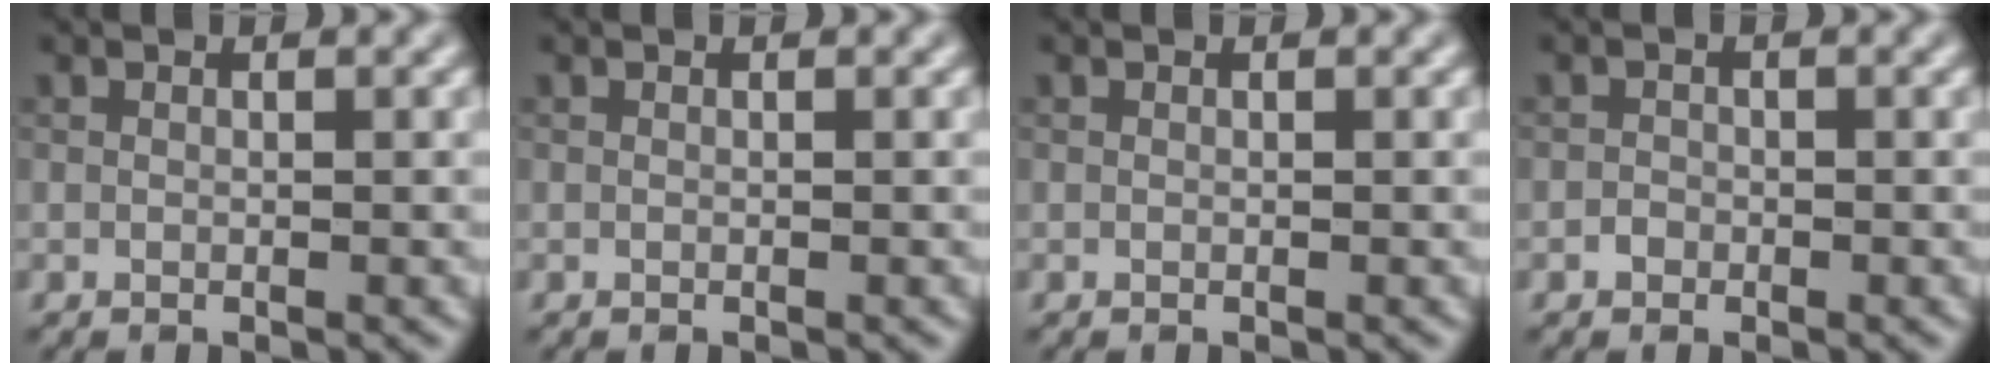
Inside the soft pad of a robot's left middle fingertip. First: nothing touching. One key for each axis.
{"total": 0.0}
{"total": 0.0}
{"total": 0.8, "fx": -0.4, "fy": 0.7, "fz": 0.1, "tx": 0.002, "ty": -0.001, "tz": -0.007}